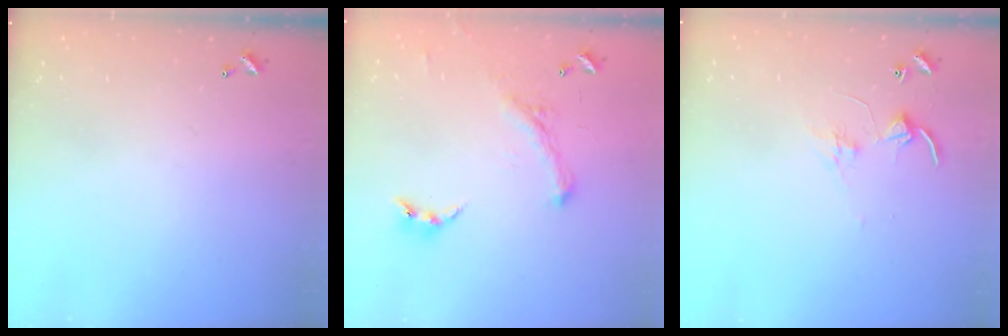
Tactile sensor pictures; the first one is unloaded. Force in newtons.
{"total": 0.9, "press": 0.9, "slide": 0.2}
{"total": 2.7, "press": 2.7, "slide": 0.2}